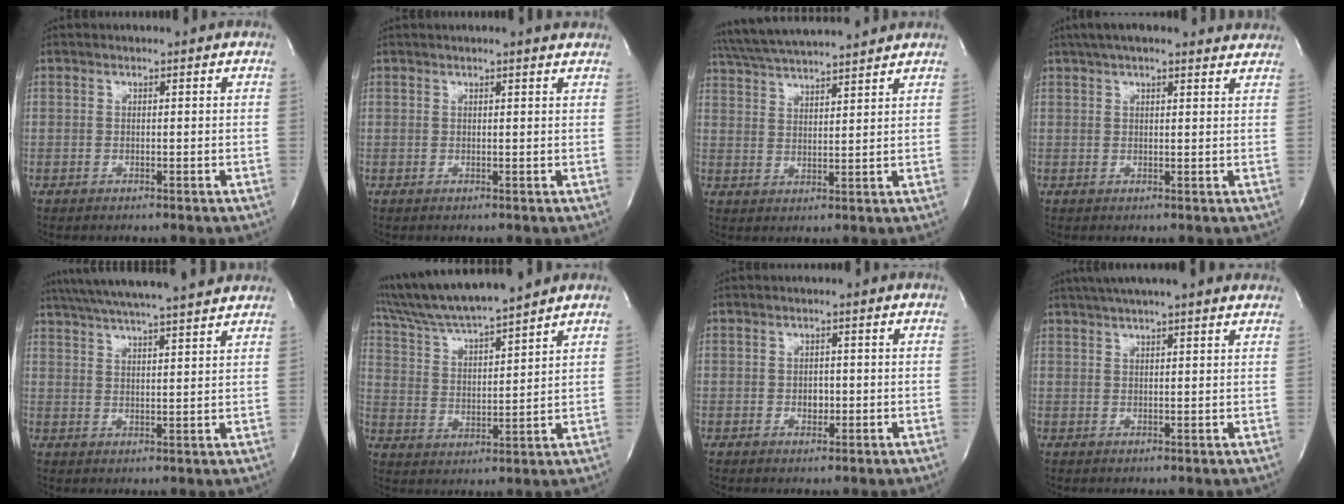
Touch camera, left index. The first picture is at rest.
{"total": 3.5, "force": [3.1, -0.1, 1.5], "torque": [-0.023, 0.008, 0.028]}
{"total": 13.7, "force": [12.5, 0.4, 5.5], "torque": [-0.110, 0.028, 0.201]}
{"total": 13.9, "force": [12.4, 2.3, 5.9], "torque": [-0.088, 0.038, 0.157]}
{"total": 19.0, "force": [16.8, 1.1, 8.9], "torque": [-0.157, 0.029, 0.237]}
{"total": 13.3, "force": [12.0, -0.4, 5.7], "torque": [-0.115, 0.011, 0.217]}
{"total": 1.6, "force": [-0.3, 1.2, 1.0], "torque": [-0.016, 0.000, -0.004]}
{"total": 12.4, "force": [10.4, 1.0, 6.7], "torque": [-0.114, 0.037, 0.137]}